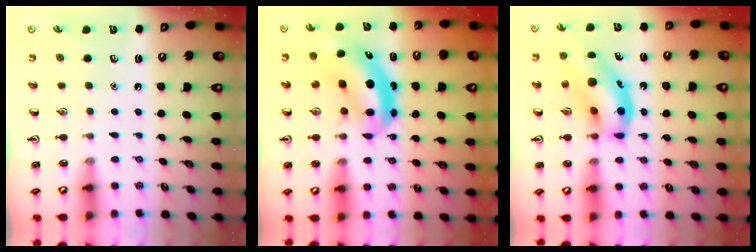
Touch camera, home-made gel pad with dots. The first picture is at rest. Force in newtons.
{"total": 6.9, "press": 6.6, "slide": 1.9}
{"total": 12.3, "press": 11.7, "slide": 3.9}